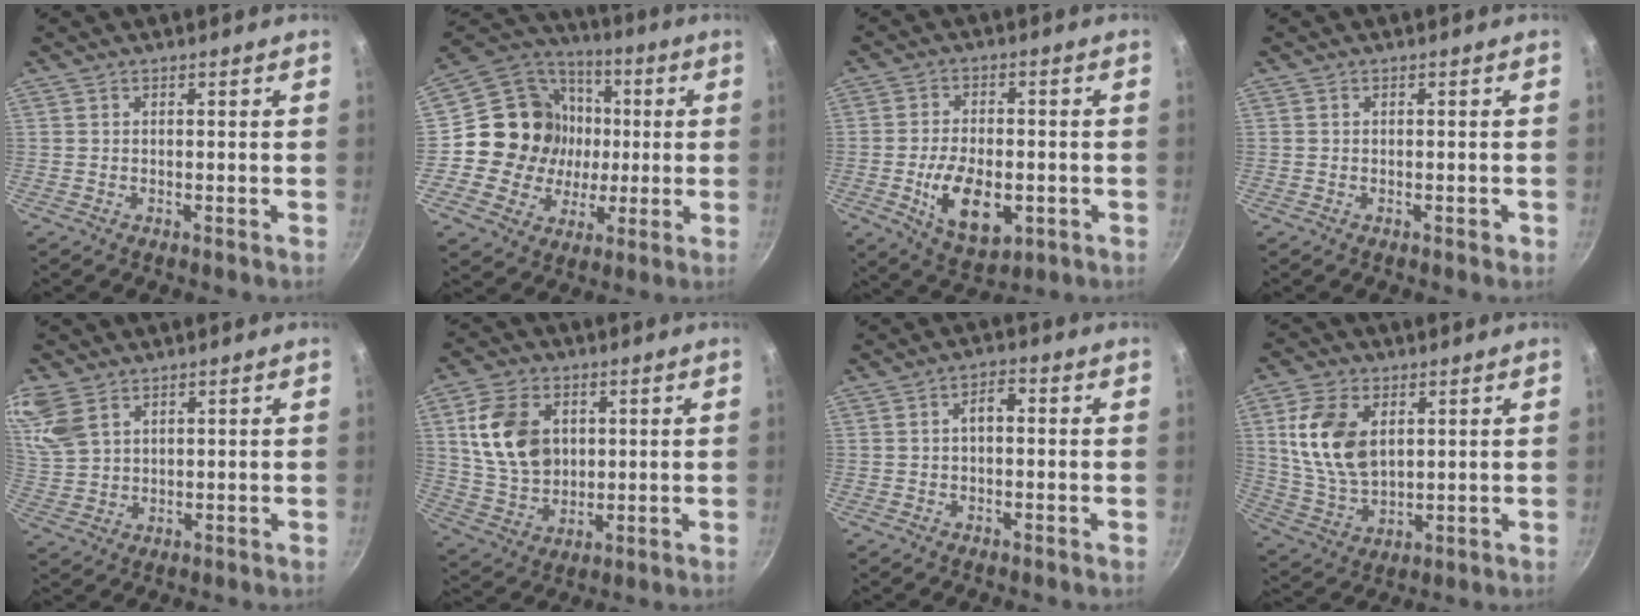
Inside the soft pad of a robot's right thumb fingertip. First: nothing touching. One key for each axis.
{"total": 18.7, "fx": 0.7, "fy": 17.1, "fz": 7.5, "tx": -0.106, "ty": 0.022, "tz": 0.013}
{"total": 12.2, "fx": -3.0, "fy": 6.9, "fz": 9.7, "tx": -0.151, "ty": 0.002, "tz": -0.040}
{"total": 0.9, "fx": -0.4, "fy": 0.6, "fz": 0.6, "tx": -0.002, "ty": 0.006, "tz": -0.004}
{"total": 9.6, "fx": 5.6, "fy": 5.9, "fz": 5.2, "tx": -0.104, "ty": -0.009, "tz": 0.121}
{"total": 13.7, "fx": 3.2, "fy": 10.0, "fz": 8.8, "tx": -0.143, "ty": -0.013, "tz": 0.068}
{"total": 3.3, "fx": 0.0, "fy": 1.8, "fz": 2.8, "tx": -0.038, "ty": 0.018, "tz": -0.002}
{"total": 13.4, "fx": 3.6, "fy": 8.5, "fz": 9.8, "tx": -0.172, "ty": -0.019, "tz": 0.080}